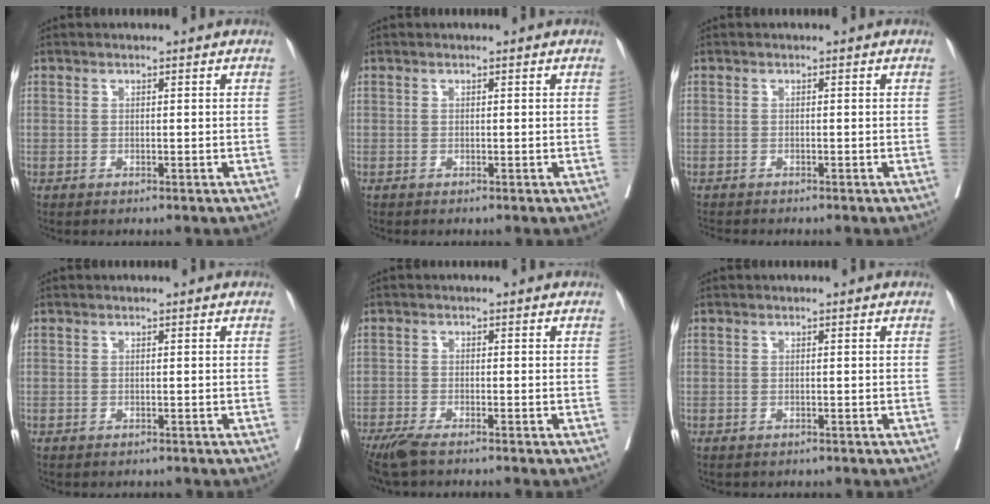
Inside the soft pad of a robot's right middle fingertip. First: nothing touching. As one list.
[{"total": 0.0}, {"total": 2.7, "force": [-2.5, 0.2, 0.8], "torque": [-0.019, -0.009, -0.039]}, {"total": 1.2, "force": [-1.1, 0.4, 0.2], "torque": [-0.016, -0.003, -0.016]}, {"total": 5.6, "force": [-4.6, 0.5, 3.1], "torque": [-0.050, -0.013, -0.081]}, {"total": 1.2, "force": [-1.1, 0.5, 0.2], "torque": [-0.019, -0.003, -0.015]}]